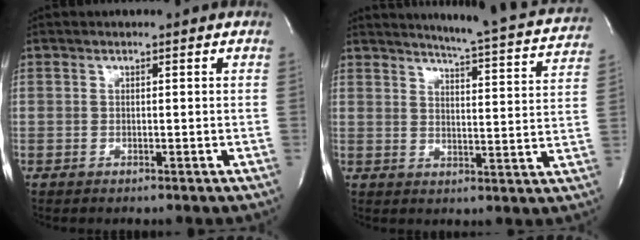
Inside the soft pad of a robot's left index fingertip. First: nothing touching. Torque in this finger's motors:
{"motor_torque": [-0.06, -0.05, 0.12, 0.06]}